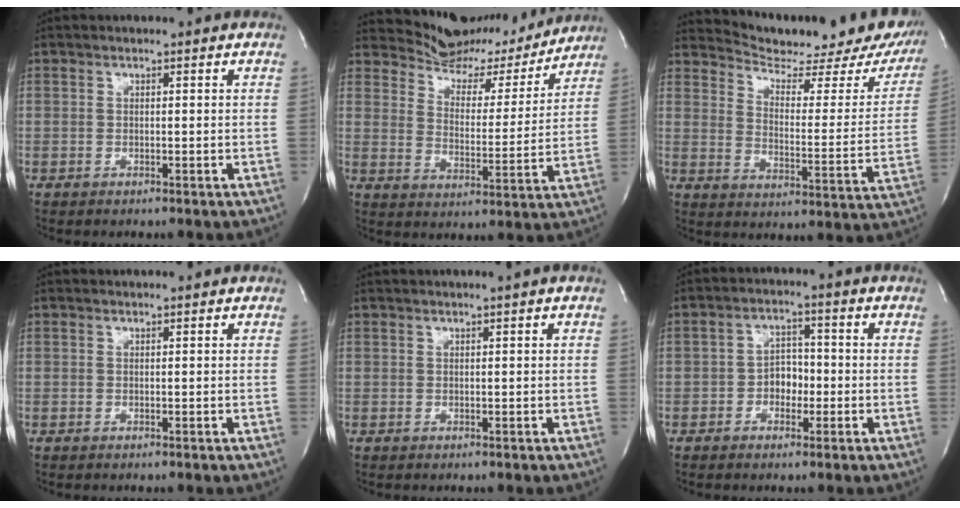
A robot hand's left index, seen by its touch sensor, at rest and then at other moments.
{"total": 13.9, "force": [13.2, 3.9, 1.4], "torque": [-0.011, -0.022, 0.182]}
{"total": 21.8, "force": [20.0, 4.0, 7.8], "torque": [-0.102, -0.067, 0.248]}
{"total": 0.9, "force": [0.9, 0.1, 0.1], "torque": [-0.007, 0.010, 0.013]}
{"total": 1.0, "force": [0.7, -0.5, 0.5], "torque": [-0.011, -0.002, 0.020]}
{"total": 3.8, "force": [-1.3, 2.6, 2.4], "torque": [-0.033, 0.005, -0.027]}